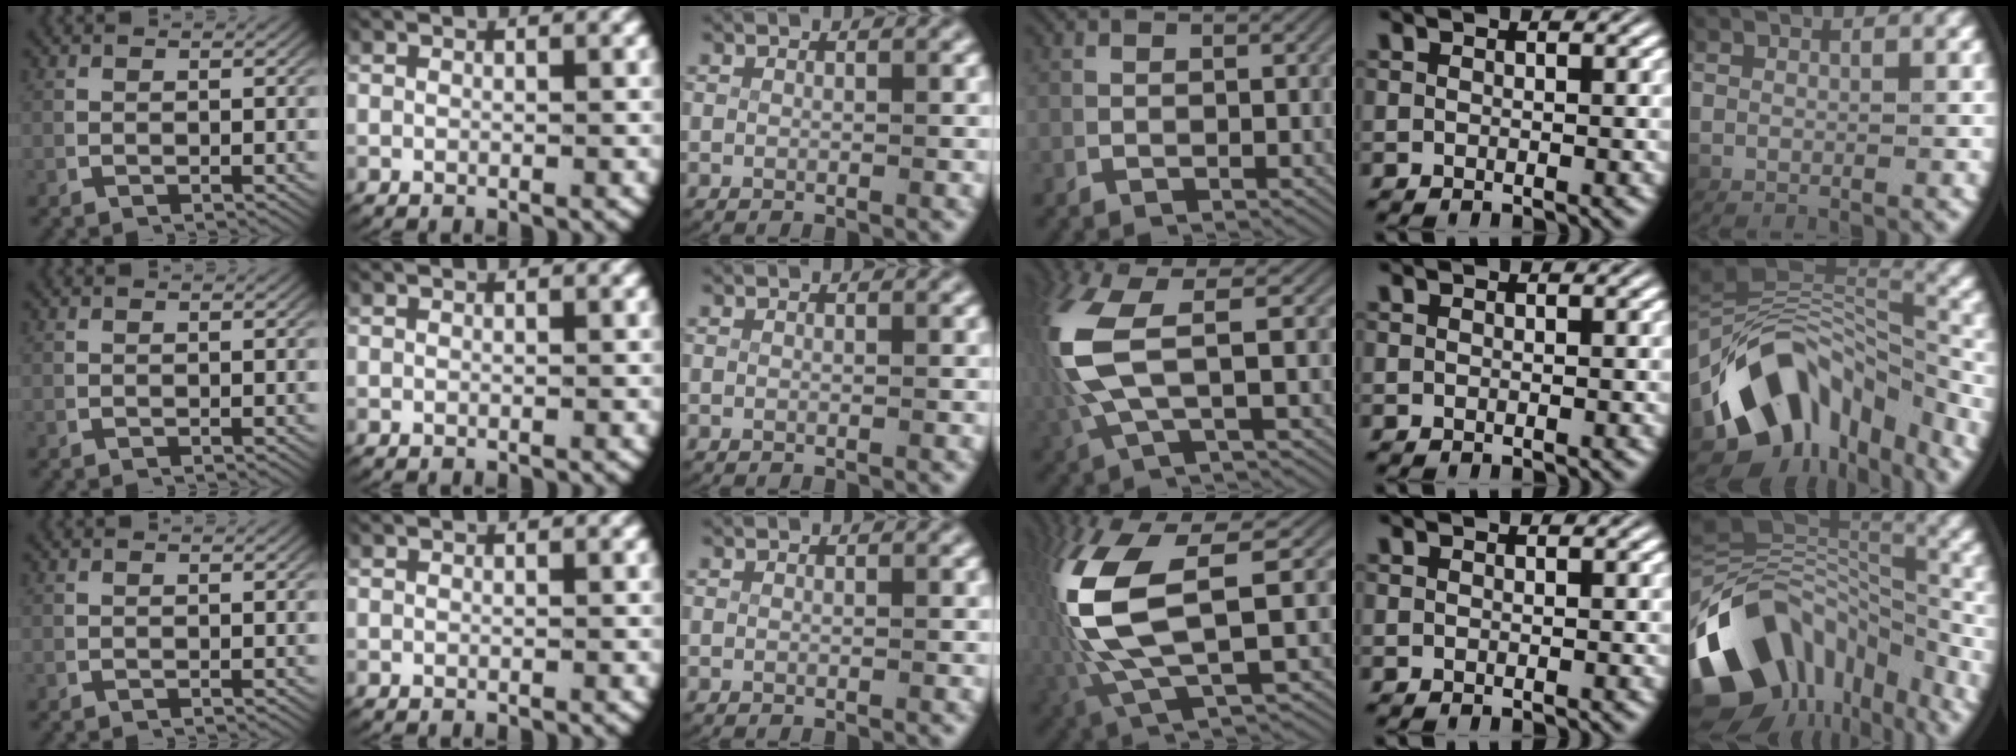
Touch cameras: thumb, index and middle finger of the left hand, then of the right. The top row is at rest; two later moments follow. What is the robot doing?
{"motion": "lift_and_place", "object": "fork"}